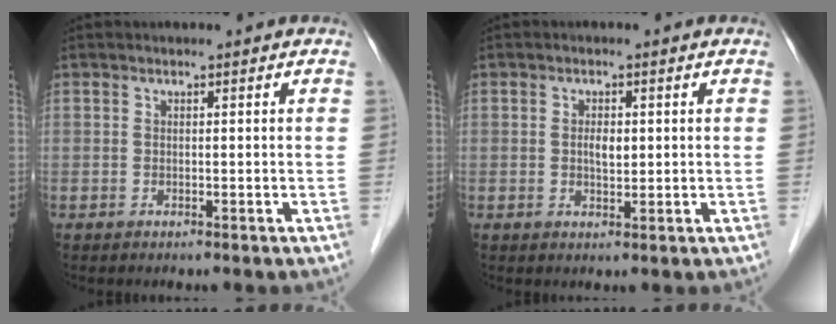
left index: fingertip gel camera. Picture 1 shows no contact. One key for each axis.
{"total": 2.0, "fx": -0.3, "fy": 0.9, "fz": 1.8, "tx": -0.034, "ty": -0.006, "tz": -0.003}